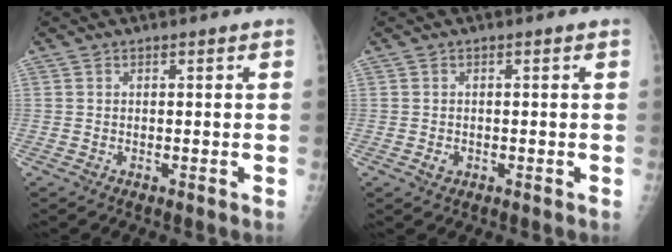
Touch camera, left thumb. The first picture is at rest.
{"total": 1.3, "force": [-0.4, 1.1, 0.6], "torque": [-0.007, 0.001, -0.004]}